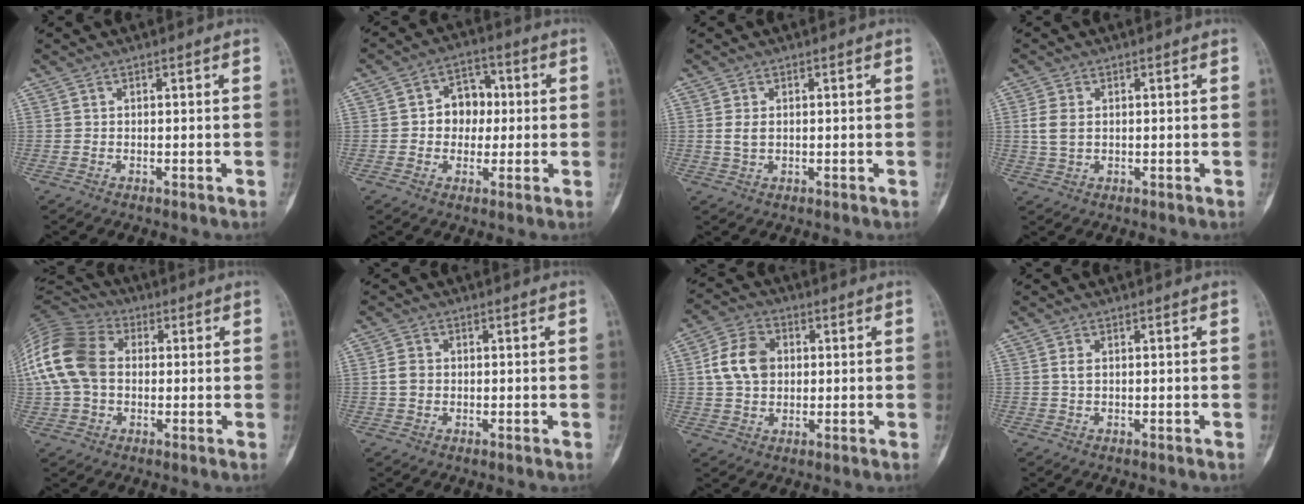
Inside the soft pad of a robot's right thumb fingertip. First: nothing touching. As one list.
[{"total": 7.8, "force": [0.3, 6.2, 4.6], "torque": [-0.031, 0.018, -0.002]}, {"total": 2.3, "force": [0.3, 1.4, 1.8], "torque": [-0.036, -0.002, 0.008]}, {"total": 3.8, "force": [0.5, 2.5, 2.8], "torque": [-0.063, 0.001, 0.012]}, {"total": 16.9, "force": [1.4, 12.2, 11.5], "torque": [-0.246, 0.031, 0.018]}, {"total": 2.8, "force": [-0.1, 2.4, 1.5], "torque": [-0.023, 0.007, -0.004]}, {"total": 9.4, "force": [1.2, 7.2, 6.0], "torque": [-0.096, 0.012, 0.018]}, {"total": 1.2, "force": [0.2, 0.7, 1.0], "torque": [-0.020, 0.003, 0.003]}]